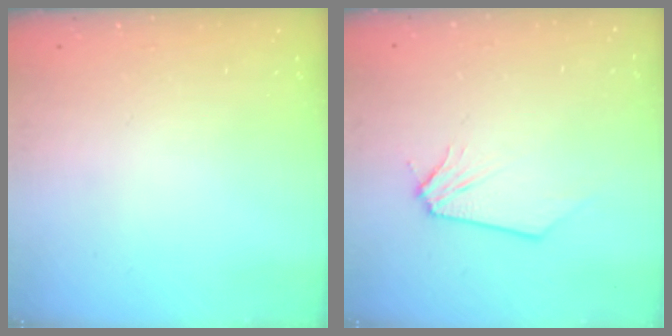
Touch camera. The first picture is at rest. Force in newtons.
{"total": 0.0}